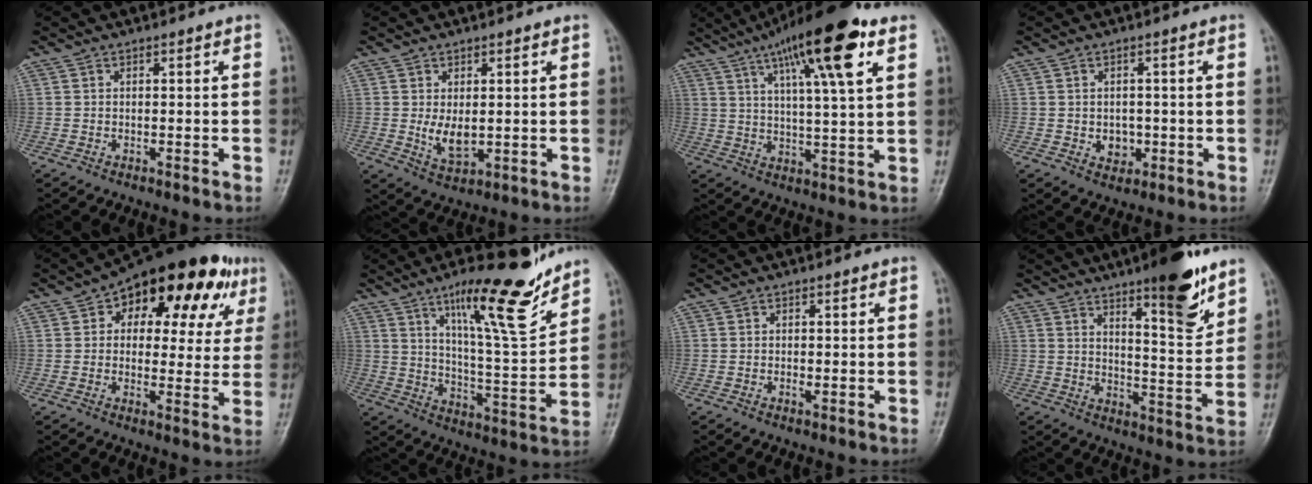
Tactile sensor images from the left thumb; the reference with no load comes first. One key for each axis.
{"total": 5.2, "fx": 0.3, "fy": 3.0, "fz": 4.2, "tx": -0.065, "ty": -0.015, "tz": 0.014}
{"total": 18.1, "fx": 9.2, "fy": 3.5, "fz": 15.2, "tx": -0.234, "ty": -0.013, "tz": 0.145}
{"total": 3.7, "fx": -0.6, "fy": 3.1, "fz": 2.0, "tx": -0.011, "ty": 0.002, "tz": -0.002}
{"total": 20.4, "fx": 9.0, "fy": 11.2, "fz": 14.6, "tx": -0.144, "ty": 0.008, "tz": 0.117}
{"total": 18.6, "fx": 12.4, "fy": 3.6, "fz": 13.3, "tx": -0.178, "ty": -0.077, "tz": 0.203}
{"total": 1.1, "fx": -0.1, "fy": 0.6, "fz": 0.9, "tx": -0.012, "ty": -0.002, "tz": -0.002}
{"total": 13.4, "fx": 8.8, "fy": 3.0, "fz": 9.7, "tx": -0.115, "ty": -0.062, "tz": 0.134}